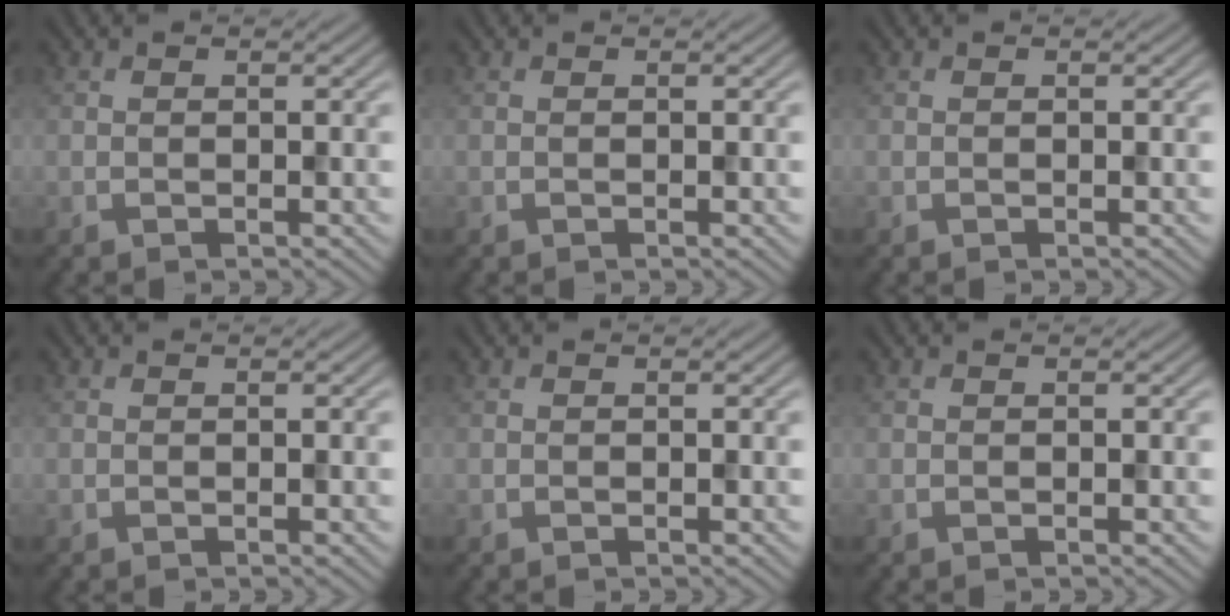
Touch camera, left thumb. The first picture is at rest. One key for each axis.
{"total": 0.0}
{"total": 0.0}
{"total": 0.0}
{"total": 0.0}
{"total": 0.0}